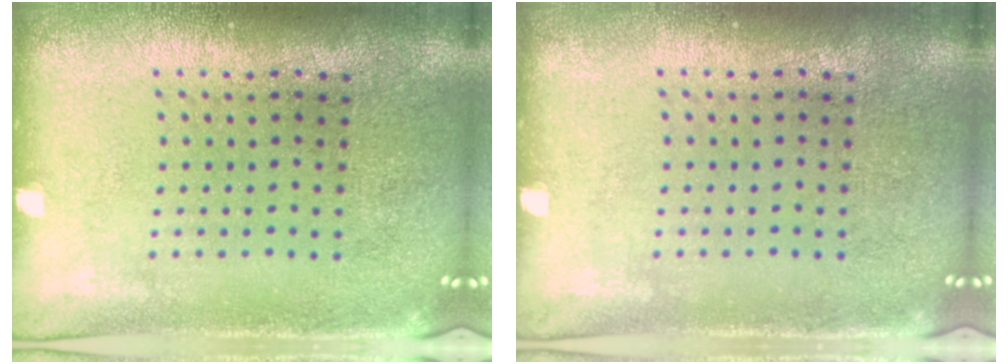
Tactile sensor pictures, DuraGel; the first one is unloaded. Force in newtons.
{"total": 0.0}